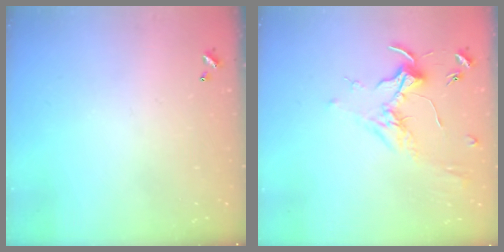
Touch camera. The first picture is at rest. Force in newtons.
{"total": 1.8, "press": 1.6, "slide": 0.7}